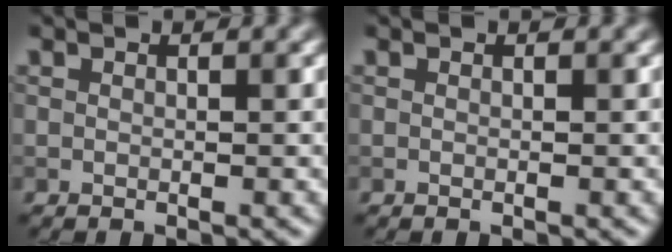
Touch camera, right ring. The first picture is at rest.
{"total": 0.0}